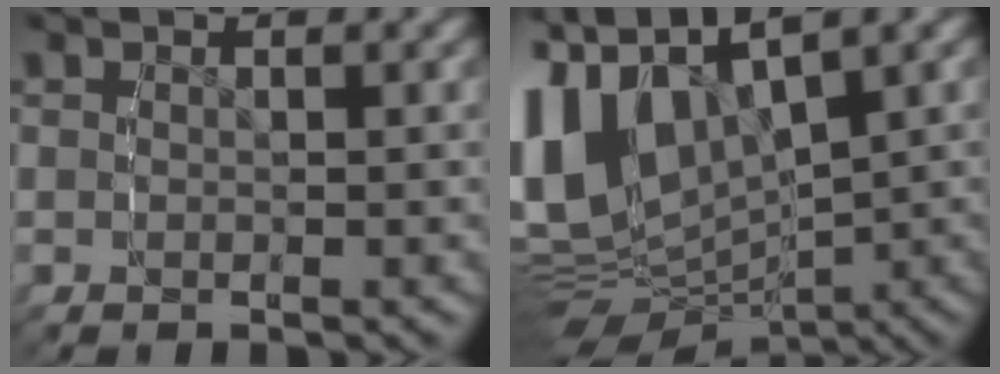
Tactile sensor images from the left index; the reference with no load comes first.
{"total": 13.3, "force": [1.1, 10.0, 8.7], "torque": [-0.201, -0.026, 0.025]}